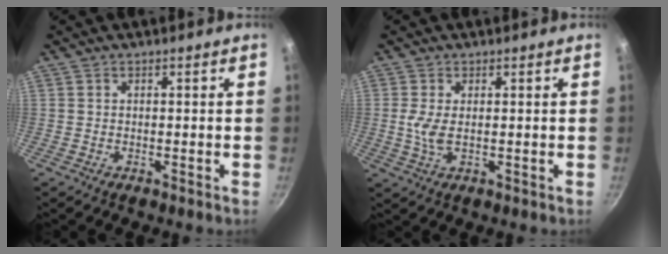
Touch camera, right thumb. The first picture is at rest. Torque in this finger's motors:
{"motor_torque": [-0.44, 0.50, 0.31, -0.07, 0.04]}